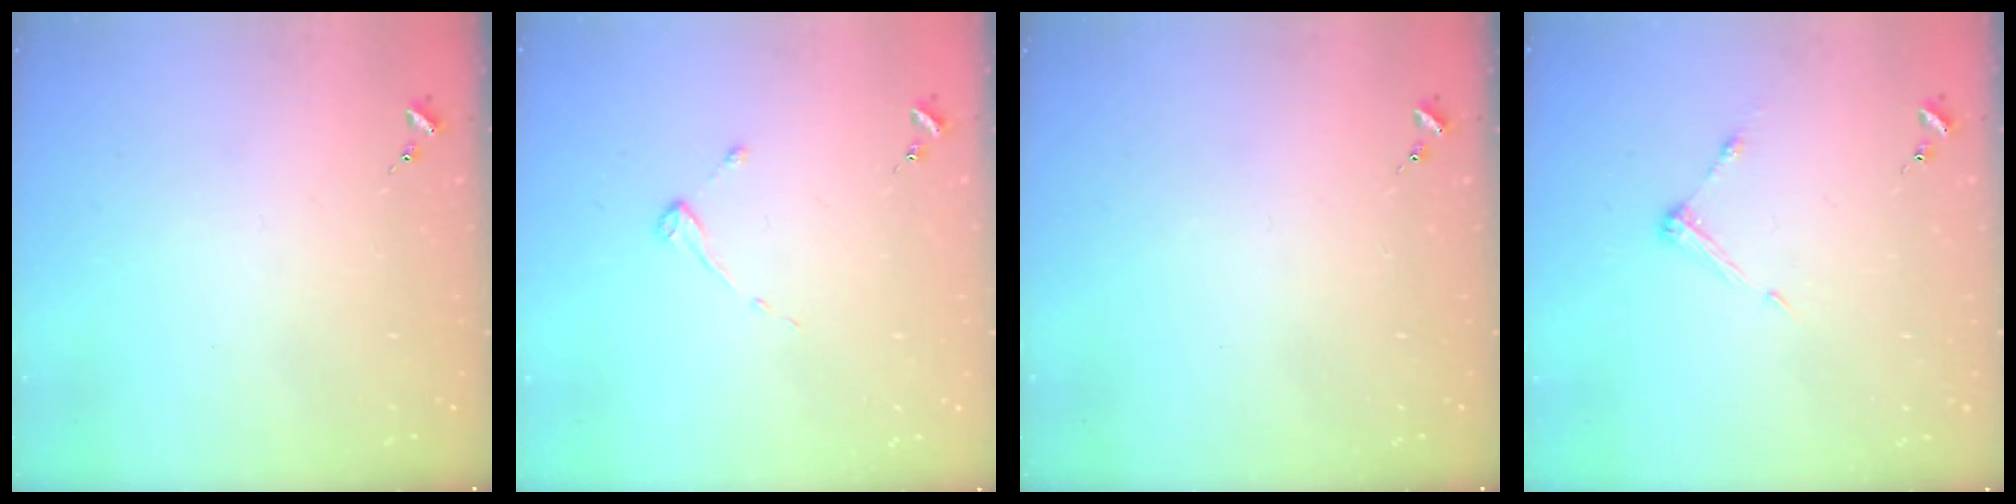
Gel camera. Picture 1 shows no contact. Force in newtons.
{"total": 2.7, "press": 2.7, "slide": 0.3}
{"total": 0.0}
{"total": 5.3, "press": 5.2, "slide": 0.2}